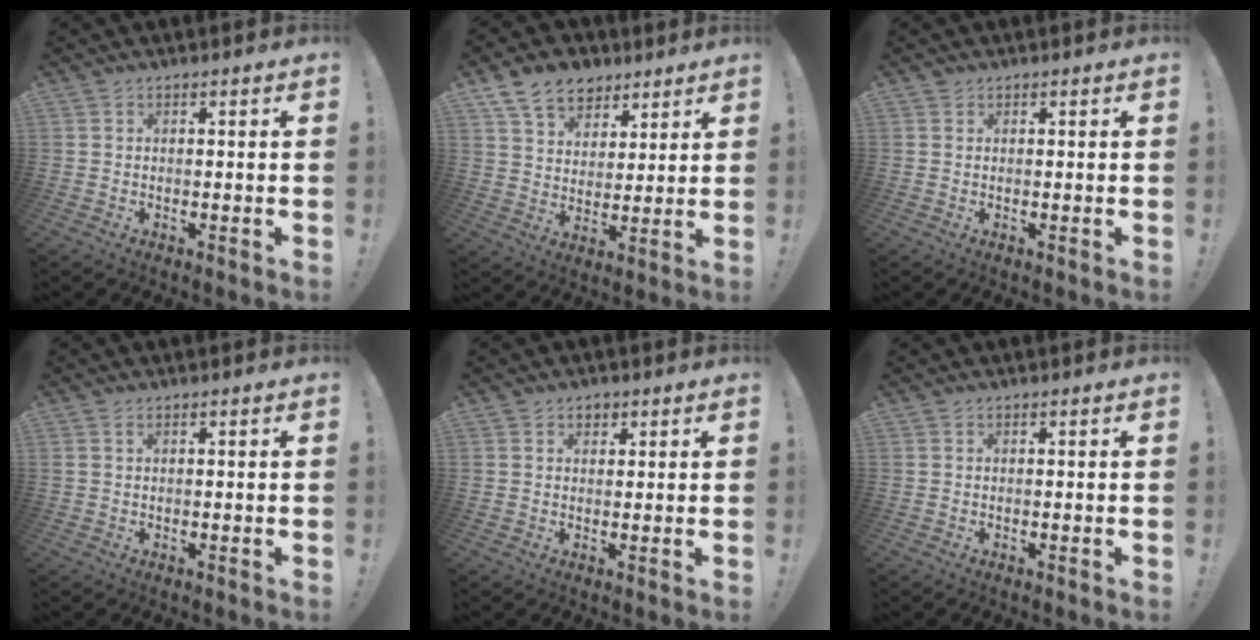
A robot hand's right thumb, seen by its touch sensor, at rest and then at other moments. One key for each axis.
{"total": 12.7, "fx": 7.9, "fy": 8.9, "fz": 4.5, "tx": -0.078, "ty": -0.042, "tz": 0.156}
{"total": 0.8, "fx": 0.6, "fy": 0.5, "fz": 0.0, "tx": 0.009, "ty": -0.003, "tz": 0.011}
{"total": 0.8, "fx": 0.5, "fy": 0.3, "fz": 0.6, "tx": -0.012, "ty": 0.002, "tz": 0.008}
{"total": 2.2, "fx": 1.2, "fy": 1.7, "fz": 0.8, "tx": -0.004, "ty": -0.005, "tz": 0.020}
{"total": 0.0}